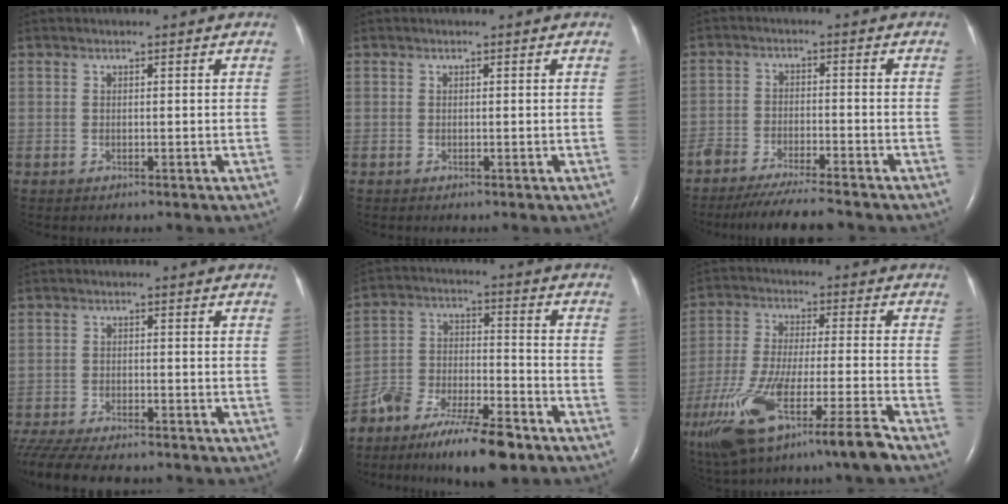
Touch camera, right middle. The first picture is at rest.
{"total": 0.0}
{"total": 10.2, "force": [-9.0, 0.9, 4.6], "torque": [-0.064, -0.021, -0.140]}
{"total": 14.1, "force": [-12.0, 3.2, 6.7], "torque": [-0.141, -0.026, -0.179]}
{"total": 16.0, "force": [-12.9, 3.0, 9.1], "torque": [-0.176, -0.010, -0.226]}
{"total": 16.1, "force": [-10.2, 0.7, 12.5], "torque": [-0.256, -0.045, -0.188]}